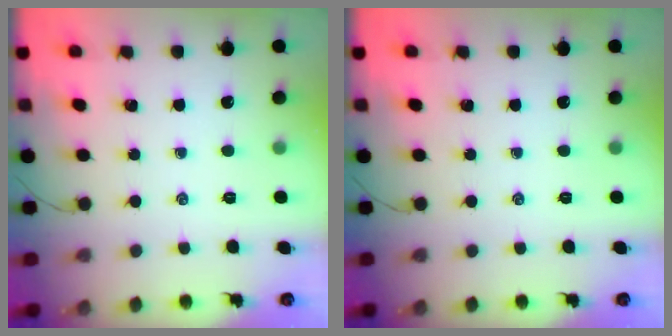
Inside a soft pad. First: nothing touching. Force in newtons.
{"total": 0.0}